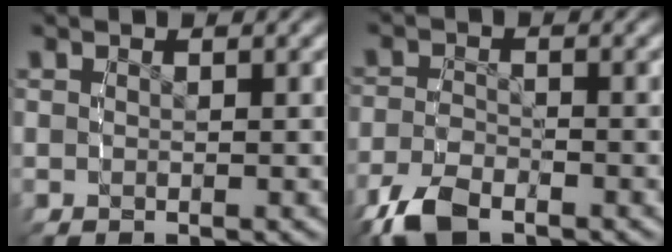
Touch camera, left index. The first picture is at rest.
{"total": 3.3, "force": [-2.5, 1.2, 1.7], "torque": [-0.039, -0.009, -0.042]}